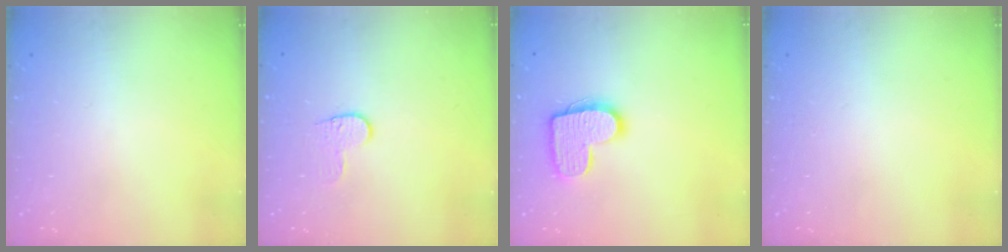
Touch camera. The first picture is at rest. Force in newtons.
{"total": 5.3, "press": 5.2, "slide": 0.5}
{"total": 13.2, "press": 13.2, "slide": 0.7}
{"total": 0.0}